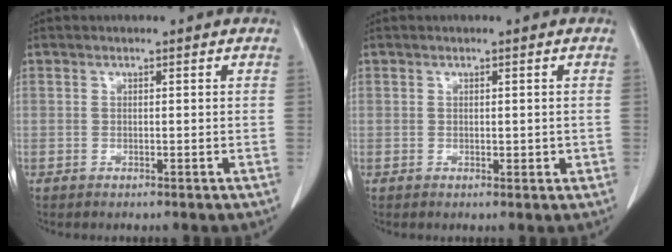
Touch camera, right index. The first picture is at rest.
{"total": 1.3, "force": [0.0, 0.9, 1.0], "torque": [-0.009, -0.001, 0.002]}